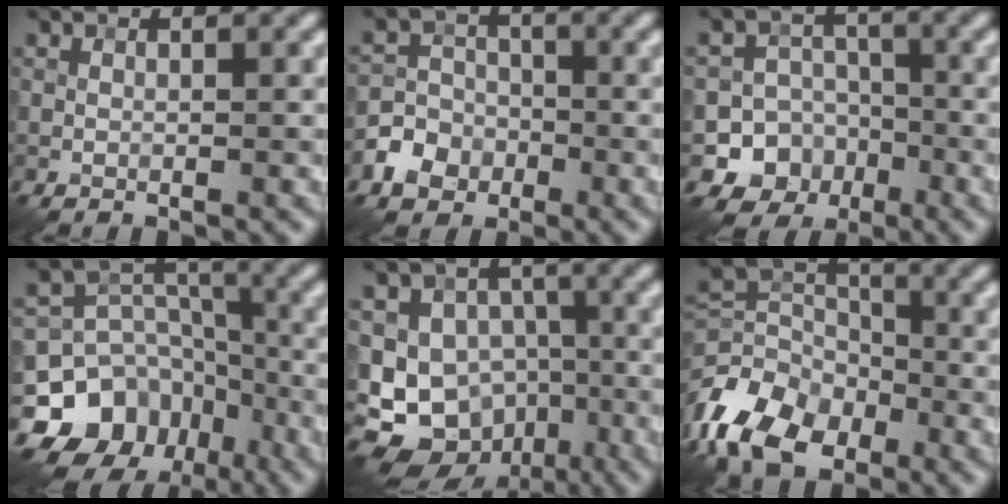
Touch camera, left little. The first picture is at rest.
{"total": 3.8, "force": [-1.9, 3.1, 1.0], "torque": [-0.011, 0.004, -0.046]}
{"total": 9.1, "force": [-4.1, 8.1, 1.2], "torque": [0.005, -0.020, -0.086]}
{"total": 12.6, "force": [-7.6, 9.4, 3.5], "torque": [-0.087, 0.004, -0.126]}
{"total": 12.3, "force": [-5.8, 9.6, 5.2], "torque": [-0.082, -0.009, -0.097]}
{"total": 10.2, "force": [-5.5, 6.5, 5.7], "torque": [-0.128, -0.004, -0.123]}